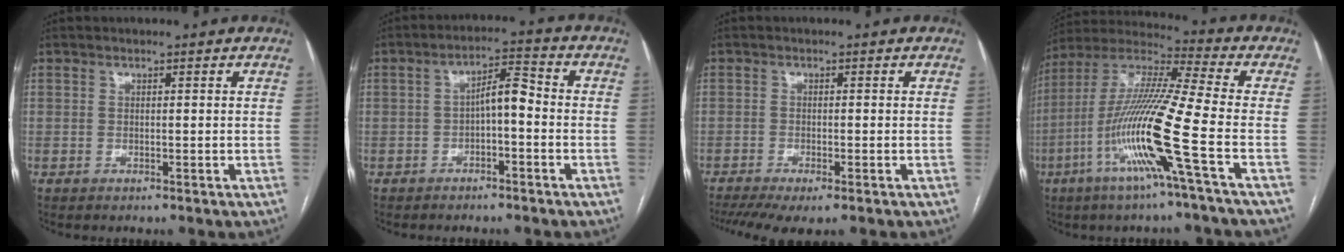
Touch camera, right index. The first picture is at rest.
{"total": 5.1, "force": [-1.0, 1.6, 4.7], "torque": [-0.080, 0.025, -0.017]}
{"total": 7.4, "force": [-5.4, 1.5, 4.9], "torque": [-0.078, -0.014, -0.087]}
{"total": 16.7, "force": [-5.7, -1.4, 15.6], "torque": [-0.312, -0.012, -0.120]}